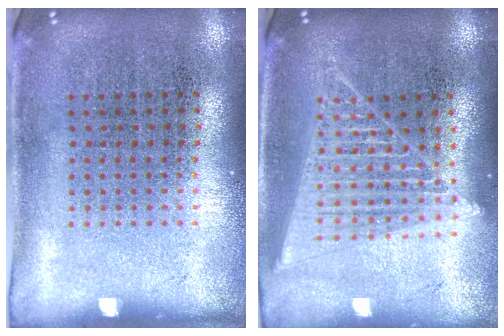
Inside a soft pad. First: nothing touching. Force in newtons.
{"total": 1.9, "press": 1.7, "slide": 0.8}